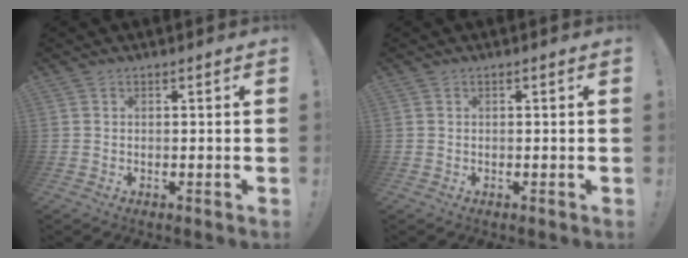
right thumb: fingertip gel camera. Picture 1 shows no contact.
{"total": 0.0}